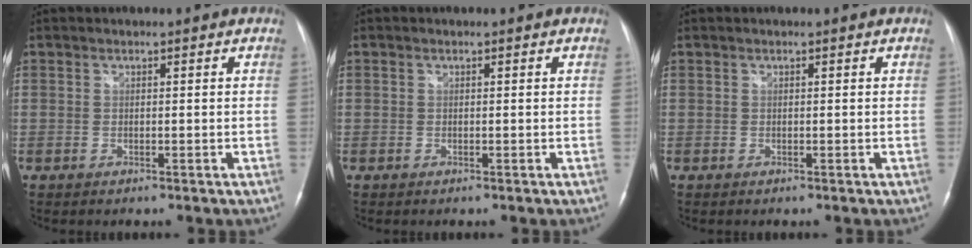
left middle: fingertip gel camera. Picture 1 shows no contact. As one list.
[{"total": 0.0}, {"total": 0.0}]